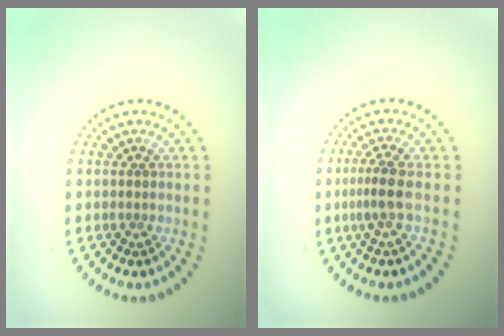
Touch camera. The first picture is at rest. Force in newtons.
{"total": 2.3, "press": 1.6, "slide": 1.5}